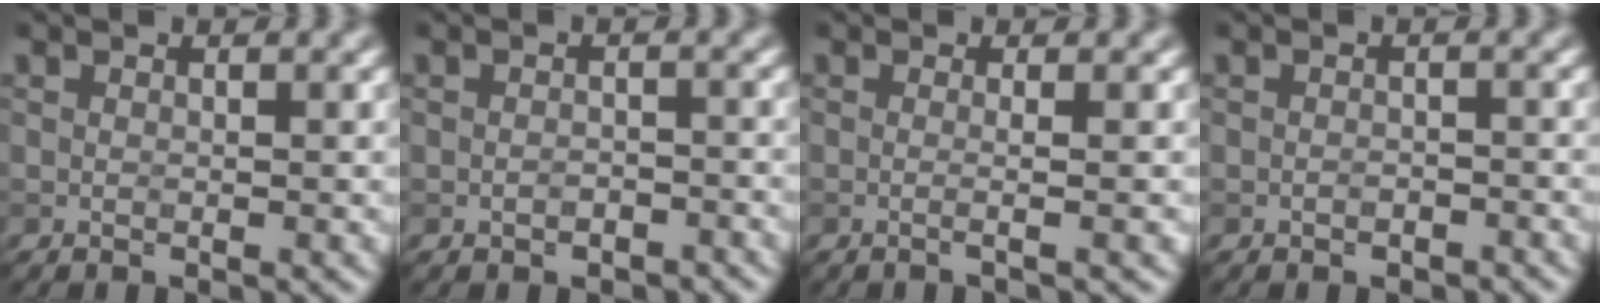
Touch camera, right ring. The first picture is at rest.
{"total": 1.4, "force": [-0.9, 0.9, 0.6], "torque": [-0.010, 0.003, -0.016]}
{"total": 3.1, "force": [0.5, 1.6, 2.6], "torque": [-0.008, 0.002, -0.029]}
{"total": 1.0, "force": [-0.7, 0.6, 0.4], "torque": [-0.008, 0.003, -0.013]}